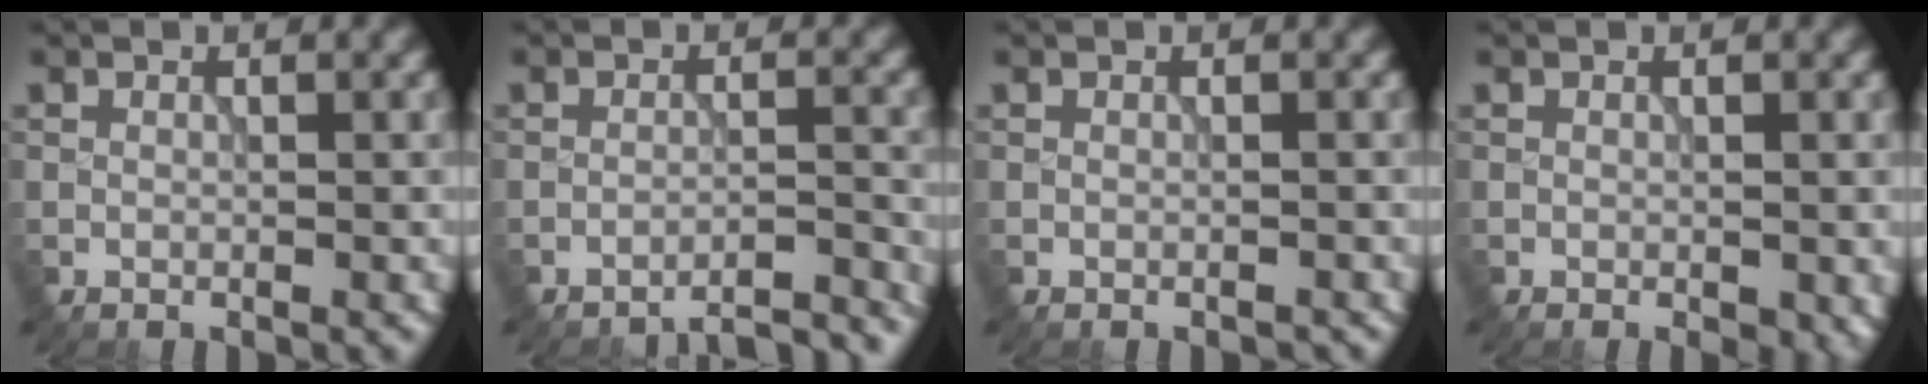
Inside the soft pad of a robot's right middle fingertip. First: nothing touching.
{"total": 7.6, "force": [-7.4, 1.2, 1.4], "torque": [-0.006, 0.011, -0.087]}
{"total": 0.0}
{"total": 1.5, "force": [-0.6, 0.6, 1.3], "torque": [-0.018, -0.007, -0.003]}